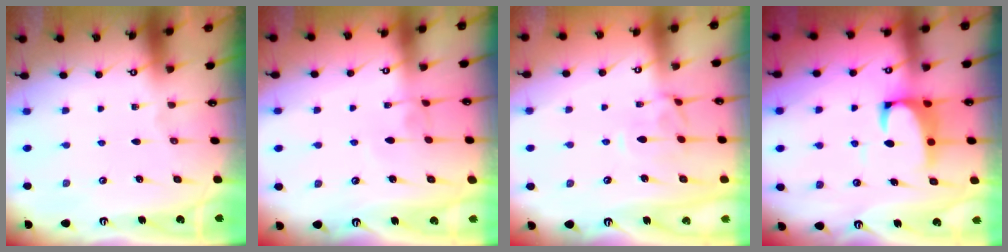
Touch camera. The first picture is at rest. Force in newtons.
{"total": 2.4, "press": 2.4, "slide": 0.2}
{"total": 0.7, "press": 0.4, "slide": 0.6}
{"total": 3.7, "press": 3.6, "slide": 1.0}